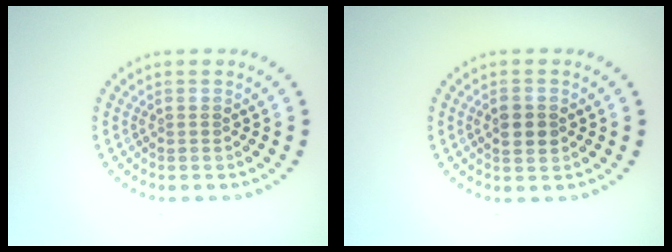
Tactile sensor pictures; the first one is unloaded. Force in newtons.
{"total": 2.3, "press": 2.3, "slide": 0.1}